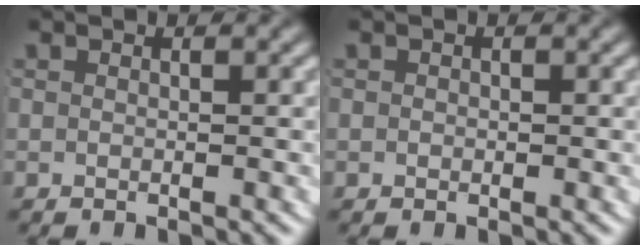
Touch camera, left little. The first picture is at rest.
{"total": 0.0}